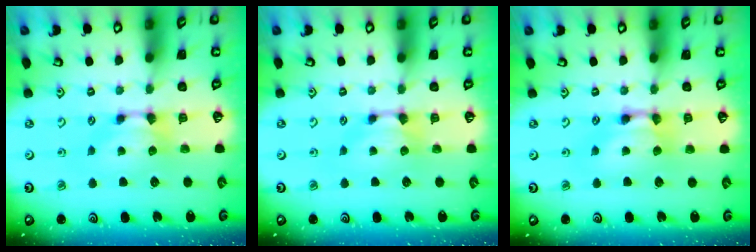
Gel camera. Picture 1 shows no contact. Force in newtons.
{"total": 0.0}
{"total": 2.1, "press": 2.1, "slide": 0.0}